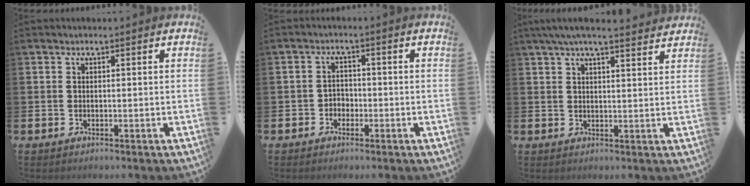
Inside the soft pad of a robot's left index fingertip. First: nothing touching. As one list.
[{"total": 2.1, "force": [-1.3, 1.6, 0.4], "torque": [-0.009, 0.005, -0.031]}, {"total": 5.2, "force": [4.8, 0.3, 2.1], "torque": [-0.050, -0.010, 0.086]}]